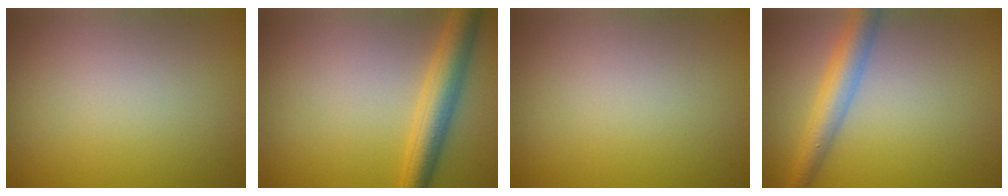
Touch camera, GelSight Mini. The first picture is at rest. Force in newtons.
{"total": 4.2, "press": 4.2, "slide": 0.1}
{"total": 0.0}
{"total": 4.0, "press": 4.0, "slide": 0.2}